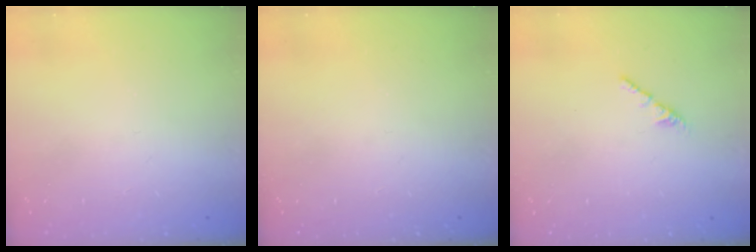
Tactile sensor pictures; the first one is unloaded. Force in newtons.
{"total": 0.0}
{"total": 2.4, "press": 2.3, "slide": 0.8}